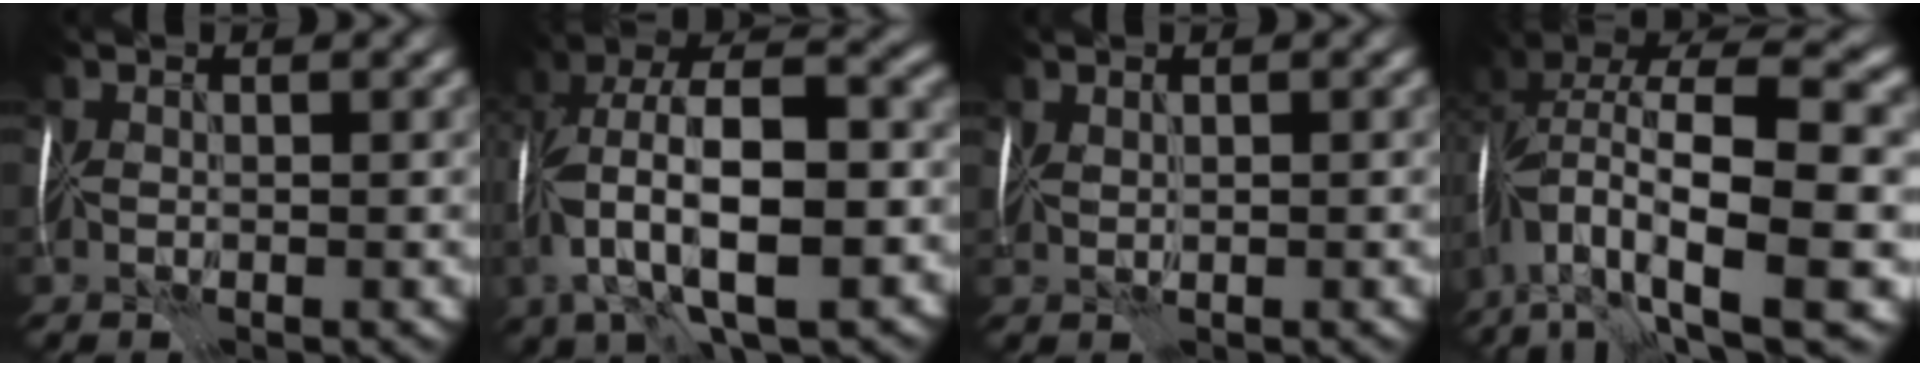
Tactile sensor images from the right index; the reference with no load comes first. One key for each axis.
{"total": 13.3, "fx": -2.5, "fy": 6.0, "fz": 11.6, "tx": -0.221, "ty": 0.015, "tz": -0.040}
{"total": 0.8, "fx": 0.5, "fy": -0.6, "fz": -0.2, "tx": 0.003, "ty": 0.003, "tz": 0.015}
{"total": 13.4, "fx": -2.7, "fy": 5.3, "fz": 12.0, "tx": -0.223, "ty": 0.007, "tz": -0.021}